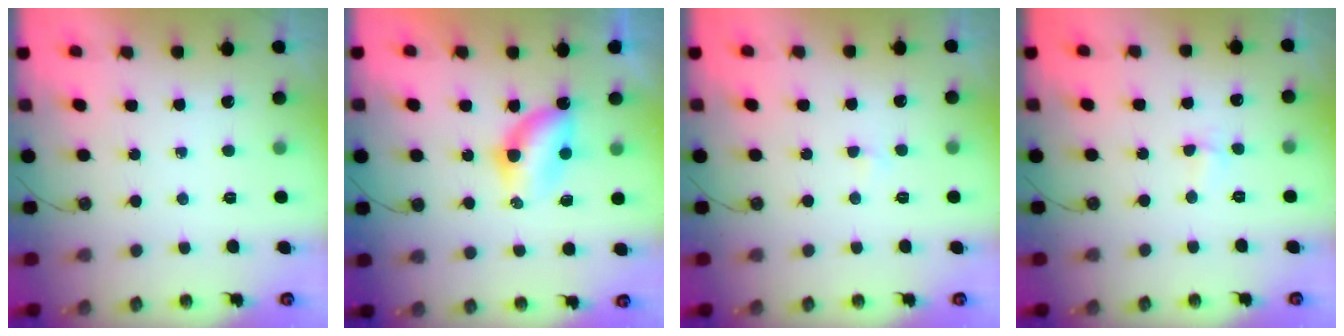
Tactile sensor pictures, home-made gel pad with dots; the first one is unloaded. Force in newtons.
{"total": 7.8, "press": 6.5, "slide": 4.3}
{"total": 2.3, "press": 2.3, "slide": 0.4}
{"total": 2.7, "press": 2.0, "slide": 1.8}